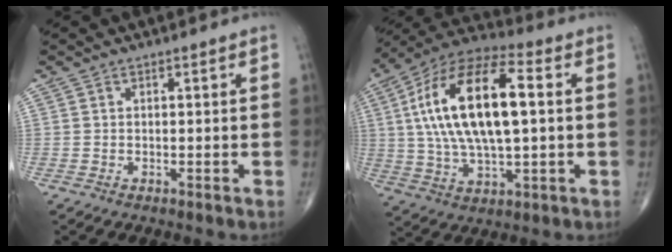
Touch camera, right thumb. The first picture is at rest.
{"total": 21.8, "force": [3.0, 9.1, 19.6], "torque": [-0.373, 0.025, 0.047]}